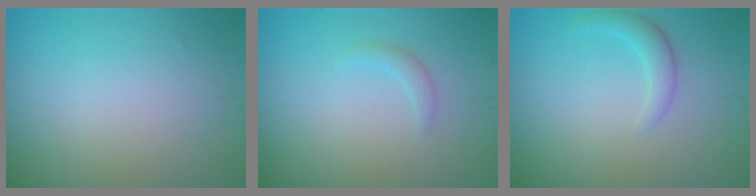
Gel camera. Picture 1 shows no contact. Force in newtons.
{"total": 0.9, "press": 0.9, "slide": 0.1}
{"total": 1.8, "press": 1.8, "slide": 0.1}